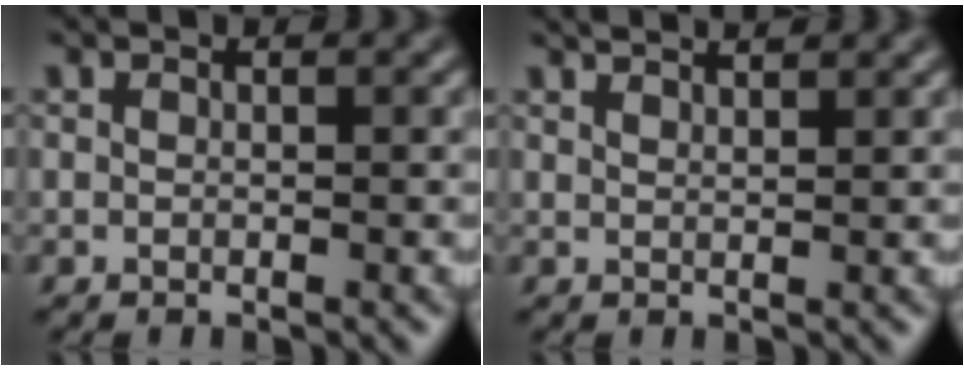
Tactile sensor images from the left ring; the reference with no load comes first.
{"total": 3.1, "force": [2.6, 0.8, 1.4], "torque": [-0.007, 0.027, 0.015]}